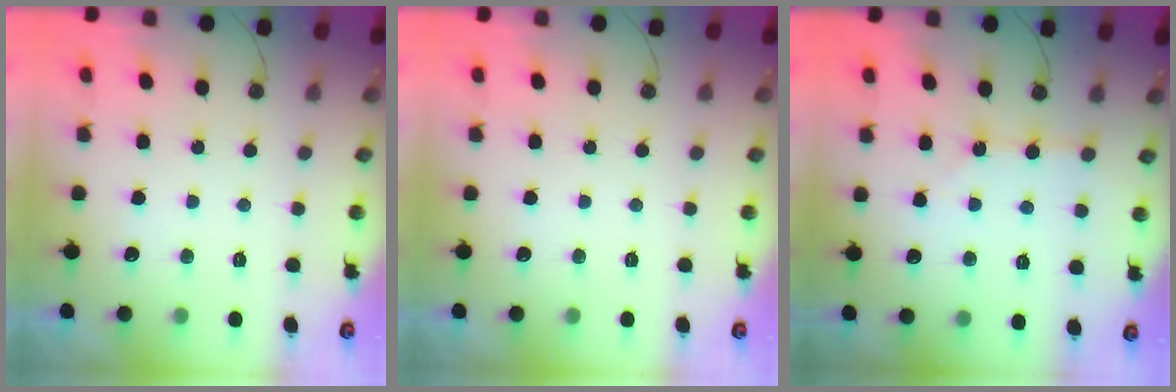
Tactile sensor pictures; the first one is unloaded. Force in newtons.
{"total": 0.0}
{"total": 2.7, "press": 2.7, "slide": 0.5}